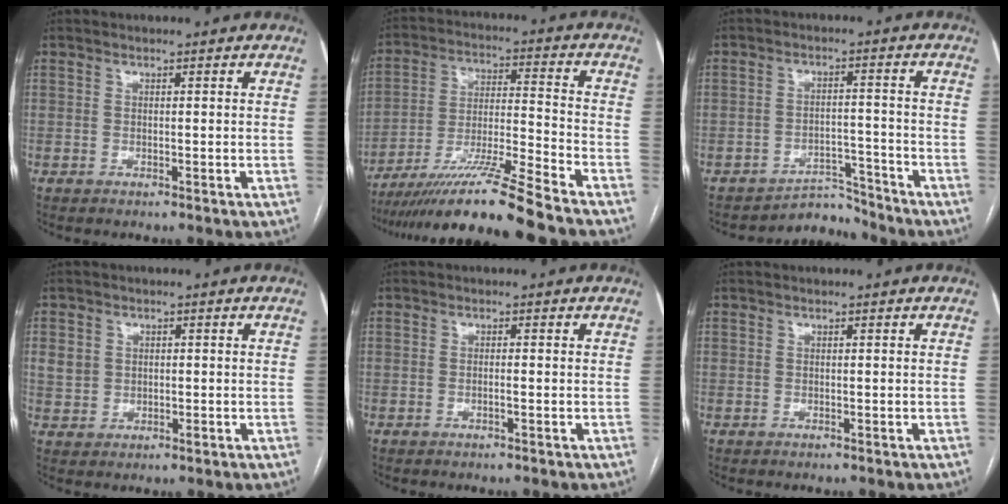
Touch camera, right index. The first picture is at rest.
{"total": 15.8, "force": [-13.0, -1.6, 8.9], "torque": [-0.169, -0.015, -0.231]}
{"total": 4.7, "force": [-4.5, 0.8, -1.3], "torque": [0.026, 0.023, -0.067]}
{"total": 3.9, "force": [0.7, 3.5, 1.6], "torque": [-0.032, 0.015, 0.019]}
{"total": 0.8, "force": [-0.2, 0.0, 0.7], "torque": [-0.011, 0.004, -0.002]}
{"total": 0.0}